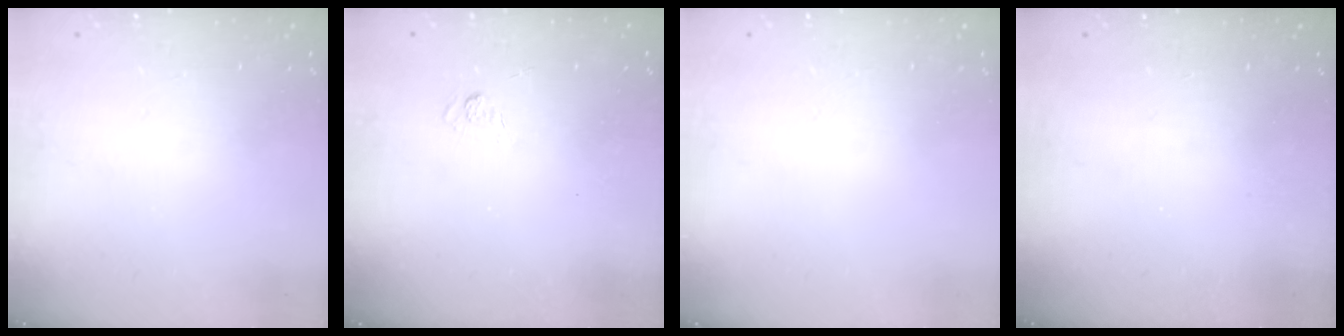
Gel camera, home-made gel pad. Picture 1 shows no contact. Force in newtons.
{"total": 2.2, "press": 1.8, "slide": 1.3}
{"total": 0.0}
{"total": 2.3, "press": 2.2, "slide": 0.8}